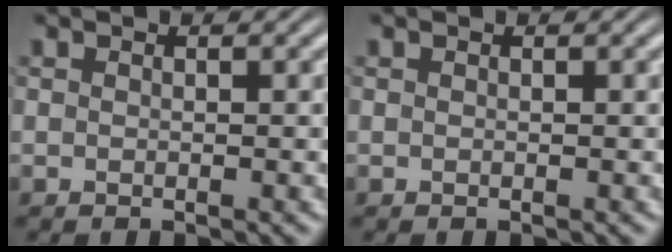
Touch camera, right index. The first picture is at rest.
{"total": 0.0}